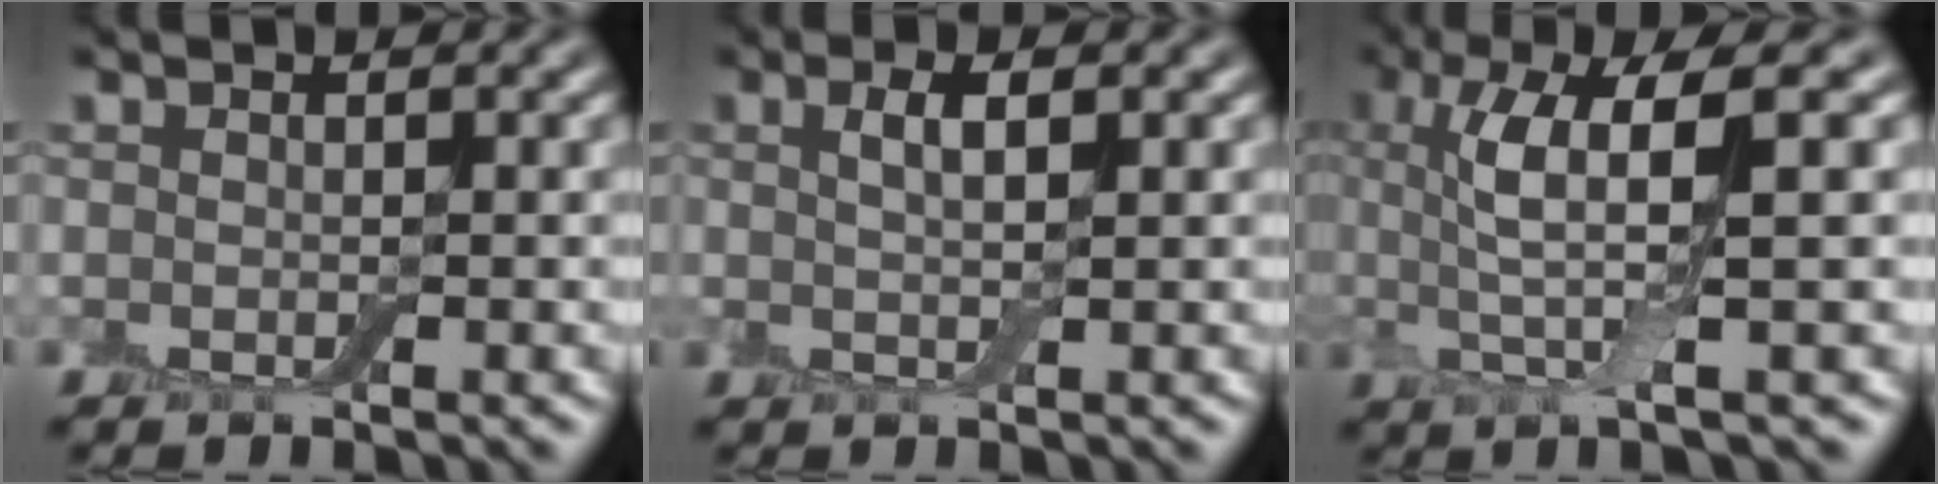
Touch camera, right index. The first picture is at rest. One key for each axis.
{"total": 2.1, "fx": 0.6, "fy": 0.5, "fz": 2.0, "tx": -0.038, "ty": -0.002, "tz": 0.009}
{"total": 6.9, "fx": 1.4, "fy": 1.5, "fz": 6.6, "tx": -0.132, "ty": 0.006, "tz": 0.021}